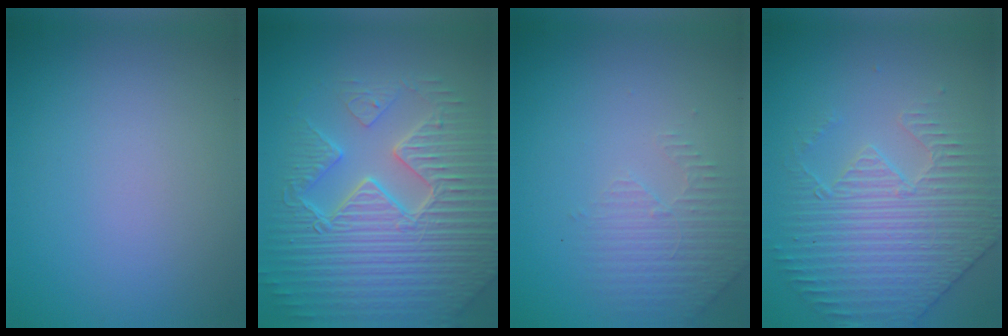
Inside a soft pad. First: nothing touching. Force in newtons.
{"total": 10.0, "press": 6.7, "slide": 7.4}
{"total": 2.8, "press": 2.7, "slide": 0.8}
{"total": 4.2, "press": 4.2, "slide": 0.5}